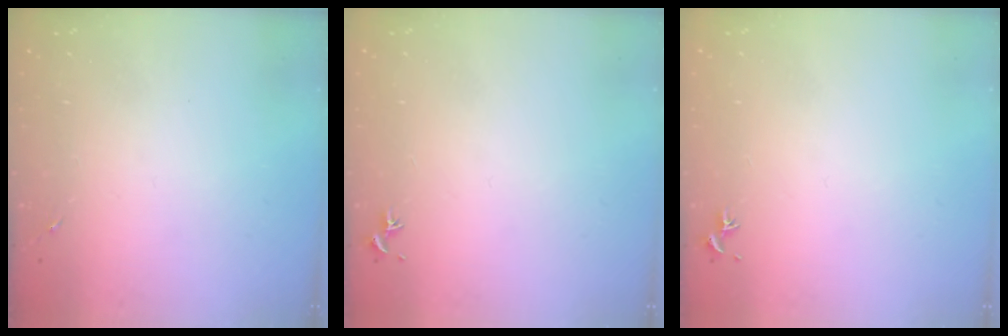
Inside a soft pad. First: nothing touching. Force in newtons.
{"total": 0.8, "press": 0.7, "slide": 0.3}
{"total": 0.8, "press": 0.7, "slide": 0.3}